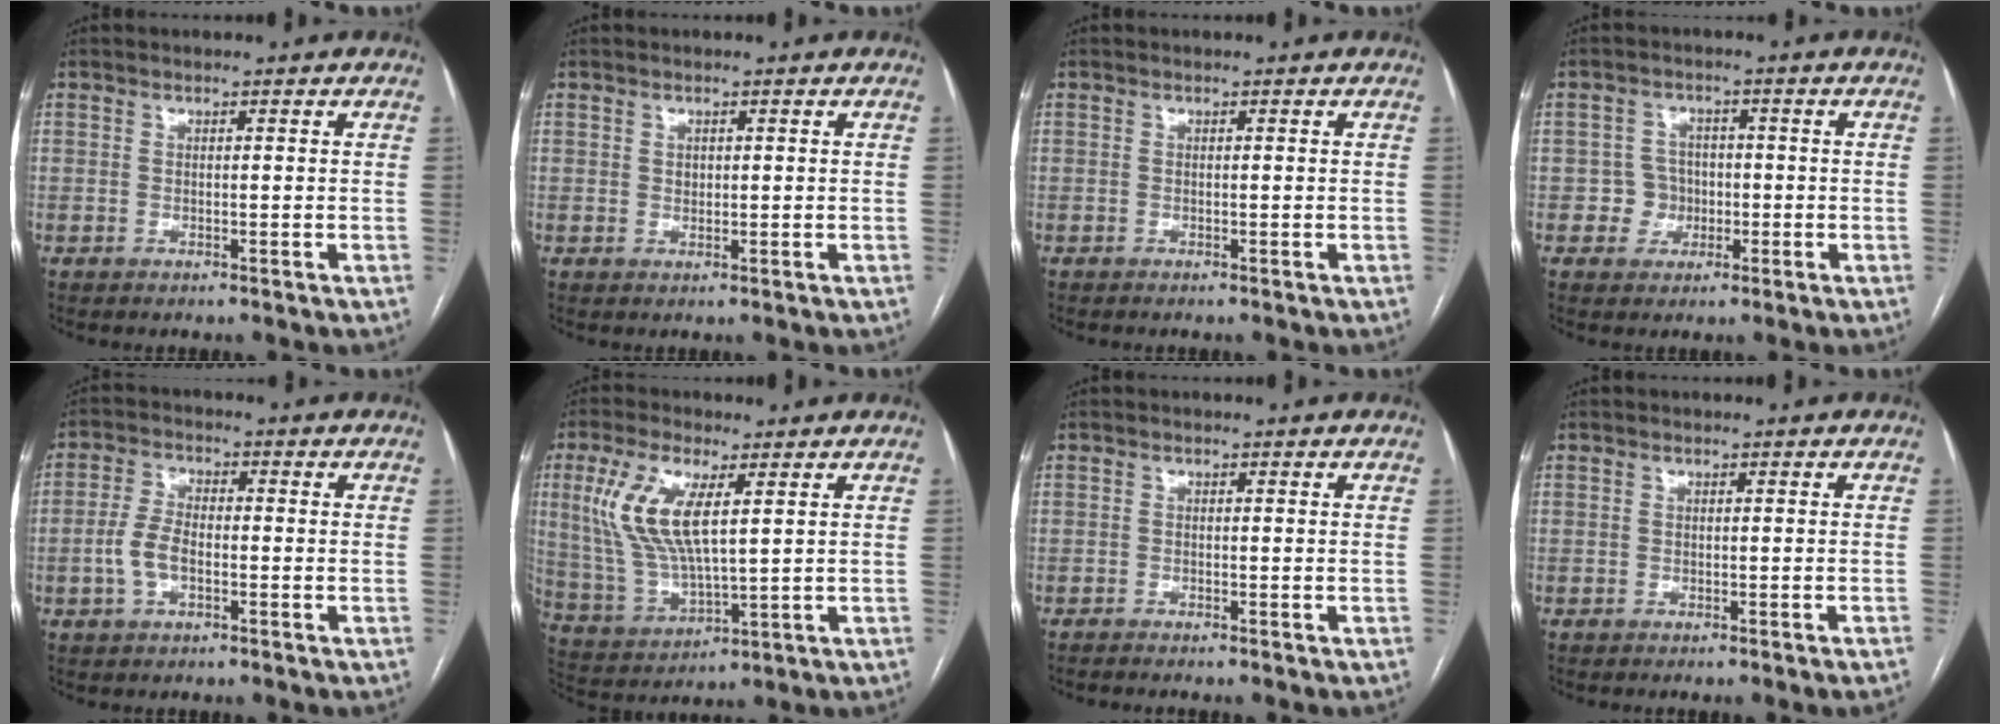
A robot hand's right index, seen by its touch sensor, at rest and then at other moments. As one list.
[{"total": 0.9, "force": [0.3, 0.7, 0.5], "torque": [-0.009, -0.001, 0.008]}, {"total": 0.0}, {"total": 3.7, "force": [-0.8, 3.6, 0.4], "torque": [0.006, 0.014, -0.011]}, {"total": 5.0, "force": [-1.3, 2.5, 4.1], "torque": [-0.093, 0.010, -0.027]}, {"total": 11.4, "force": [3.5, 3.4, 10.3], "torque": [-0.241, 0.001, 0.077]}, {"total": 2.2, "force": [-1.9, -0.1, 1.0], "torque": [-0.010, 0.000, -0.026]}, {"total": 1.8, "force": [-1.5, -0.5, 0.8], "torque": [-0.005, 0.007, -0.021]}]